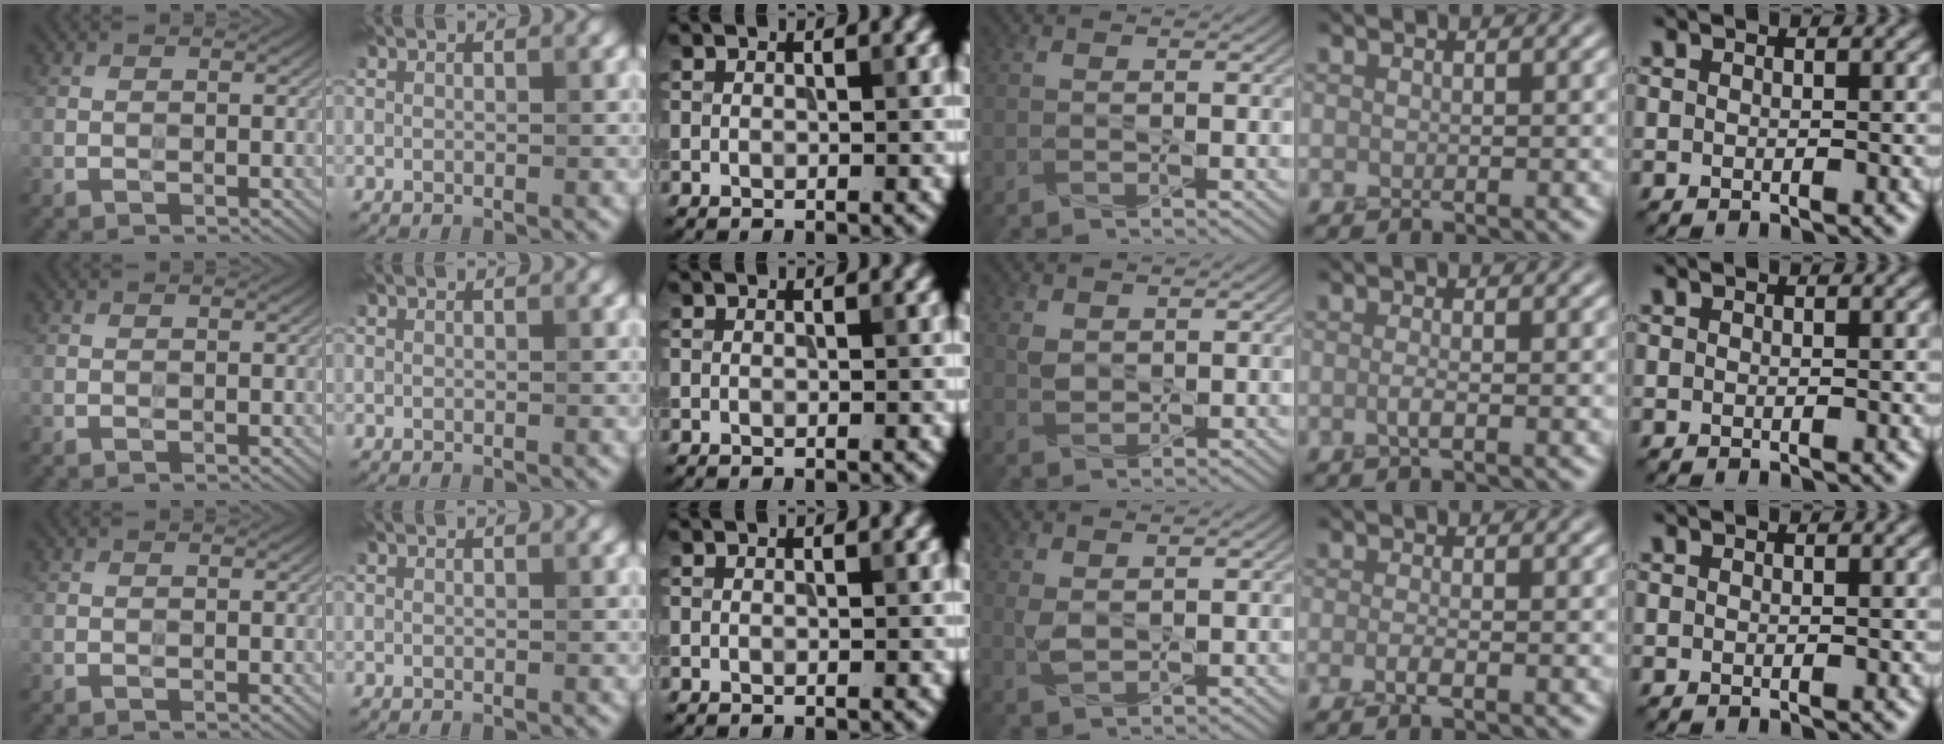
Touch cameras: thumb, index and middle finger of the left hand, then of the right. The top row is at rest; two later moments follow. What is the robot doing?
{"motion": "squeeze", "object": "tweezer"}